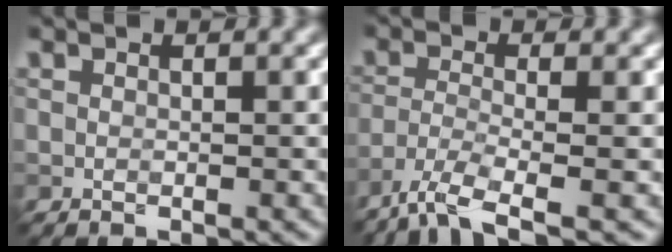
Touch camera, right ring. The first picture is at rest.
{"total": 5.0, "force": [-3.8, 1.0, 3.2], "torque": [-0.062, -0.009, -0.082]}